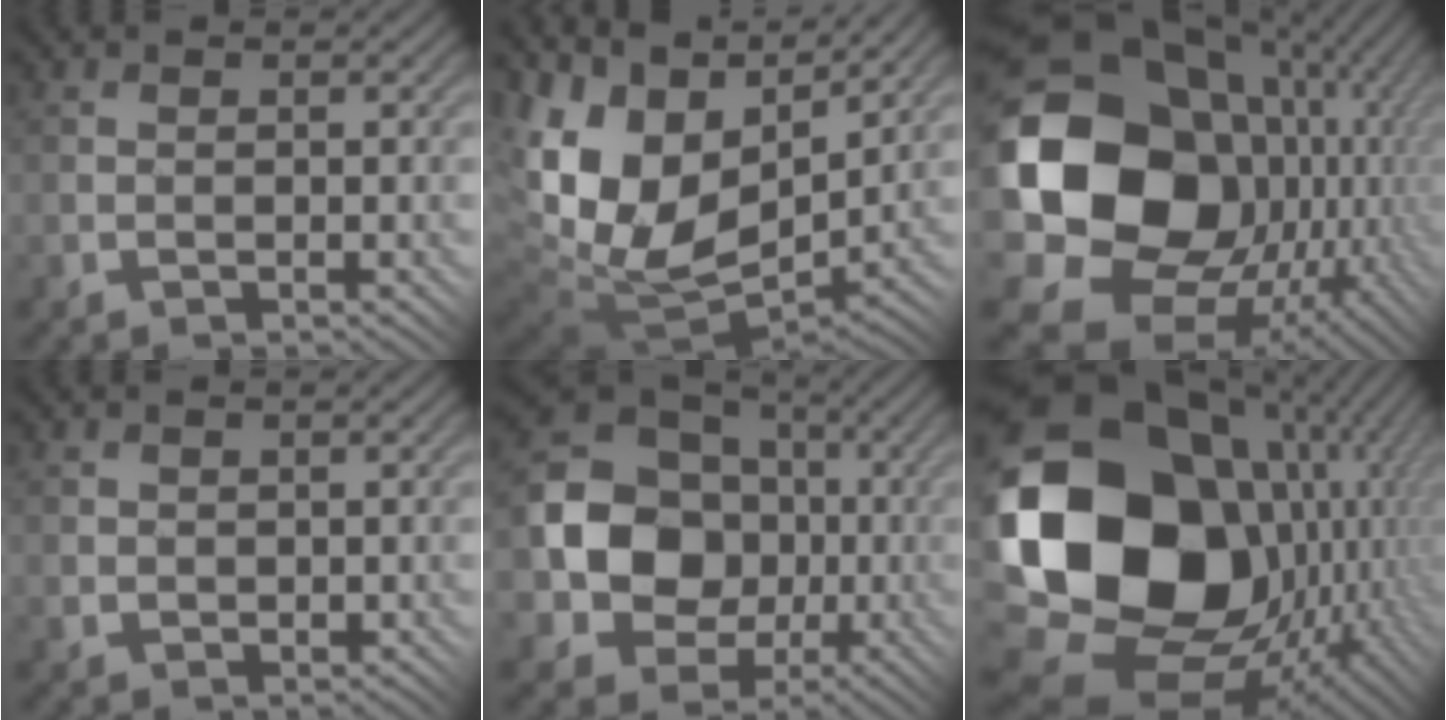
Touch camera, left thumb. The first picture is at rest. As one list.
[{"total": 15.3, "force": [3.5, 9.8, 11.2], "torque": [-0.223, -0.009, 0.103]}, {"total": 21.4, "force": [1.3, 17.4, 12.3], "torque": [-0.316, -0.040, 0.057]}, {"total": 1.6, "force": [0.9, 1.3, 0.3], "torque": [-0.013, -0.006, 0.019]}, {"total": 13.2, "force": [-0.9, 11.5, 6.4], "torque": [-0.144, -0.019, -0.029]}, {"total": 22.0, "force": [0.7, 16.7, 14.3], "torque": [-0.325, -0.049, 0.046]}]